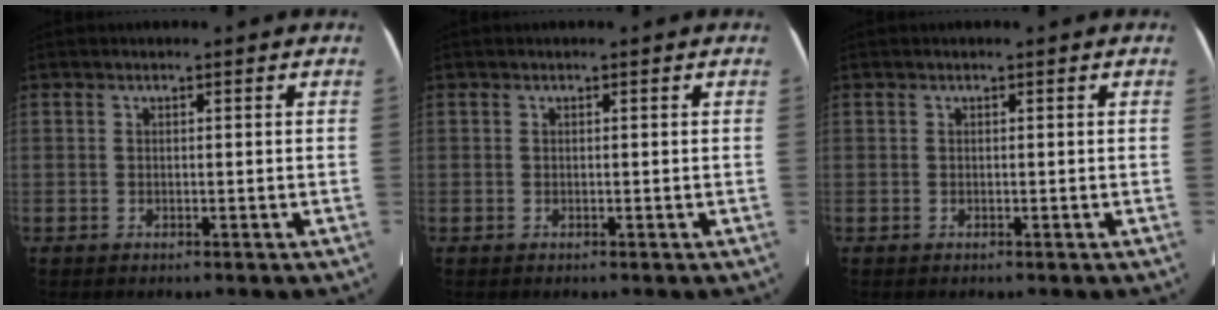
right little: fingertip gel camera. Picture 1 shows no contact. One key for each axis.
{"total": 0.0}
{"total": 0.0}